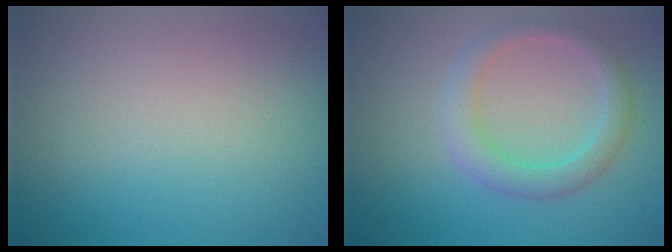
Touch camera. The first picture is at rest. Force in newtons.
{"total": 2.9, "press": 2.9, "slide": 0.2}